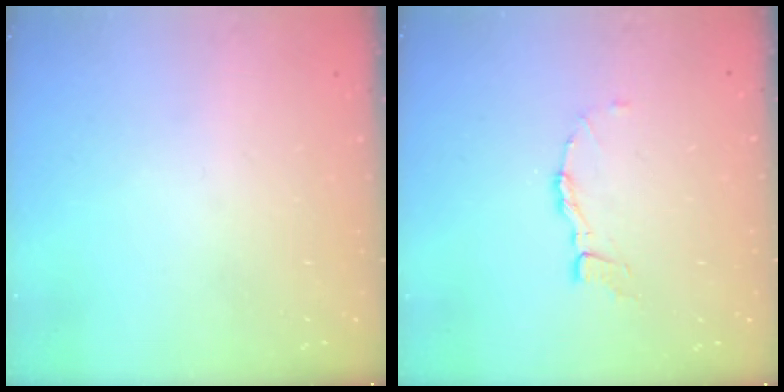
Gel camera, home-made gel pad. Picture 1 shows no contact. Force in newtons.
{"total": 6.4, "press": 6.4, "slide": 0.4}